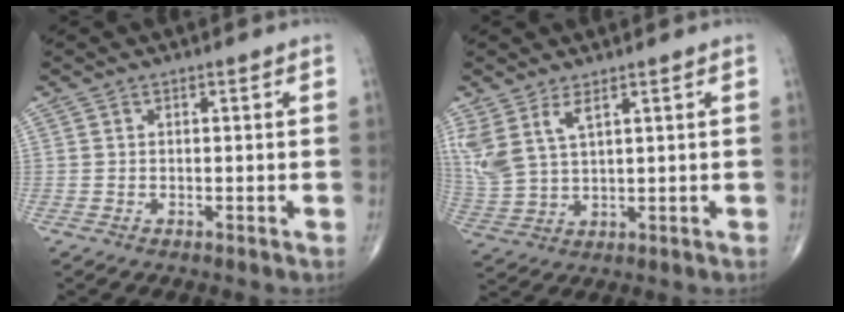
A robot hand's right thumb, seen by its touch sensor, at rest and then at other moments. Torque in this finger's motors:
{"motor_torque": [0.09, 0.11, 0.58, 0.59, 0.05]}